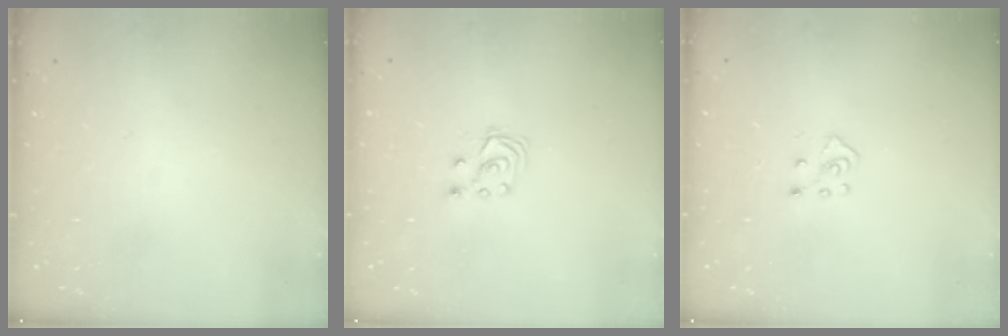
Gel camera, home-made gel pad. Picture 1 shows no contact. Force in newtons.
{"total": 2.8, "press": 2.7, "slide": 0.7}
{"total": 4.5, "press": 4.5, "slide": 0.4}